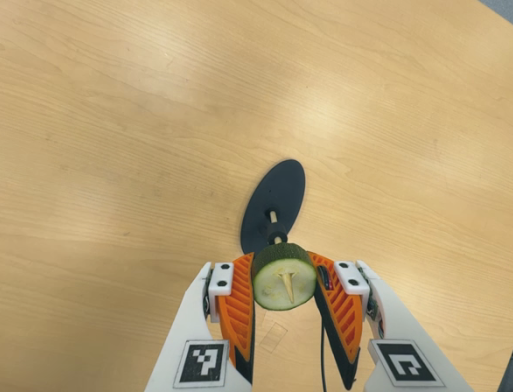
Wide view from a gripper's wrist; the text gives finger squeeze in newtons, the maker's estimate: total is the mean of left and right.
{"total": 11.7, "left": 11.1, "right": 12.4}